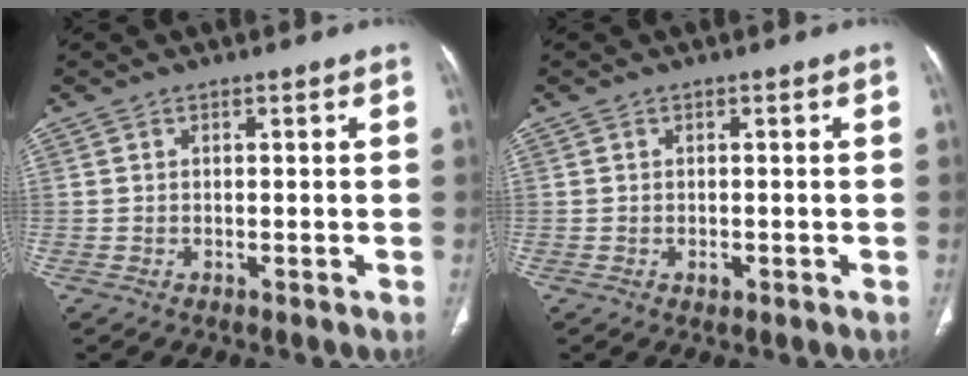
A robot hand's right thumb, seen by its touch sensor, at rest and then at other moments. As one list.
[{"total": 0.9, "force": [-0.3, 0.6, 0.5], "torque": [-0.004, 0.001, -0.003]}]